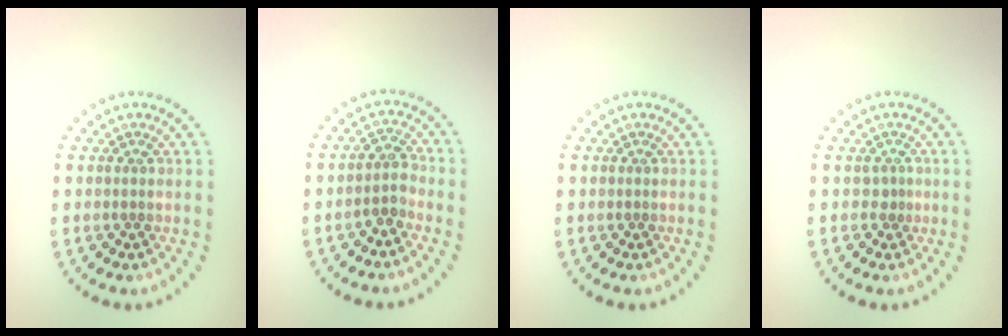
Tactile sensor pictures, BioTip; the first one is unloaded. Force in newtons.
{"total": 1.9, "press": 1.6, "slide": 1.0}
{"total": 0.0}
{"total": 0.7, "press": 0.4, "slide": 0.6}